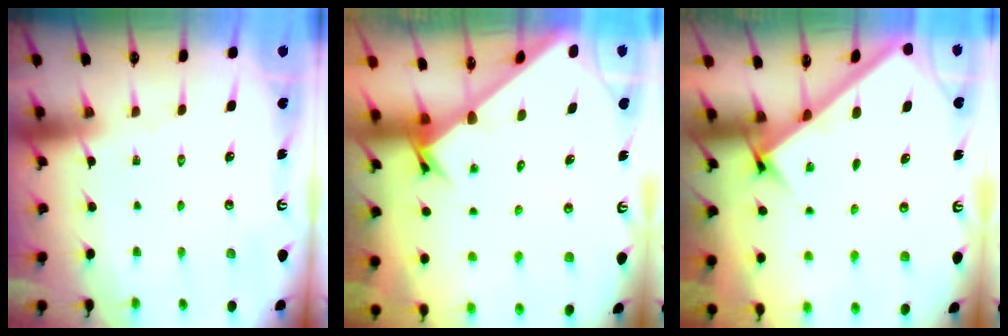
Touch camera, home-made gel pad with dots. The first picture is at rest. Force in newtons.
{"total": 2.6, "press": 2.5, "slide": 0.3}
{"total": 2.8, "press": 2.8, "slide": 0.4}